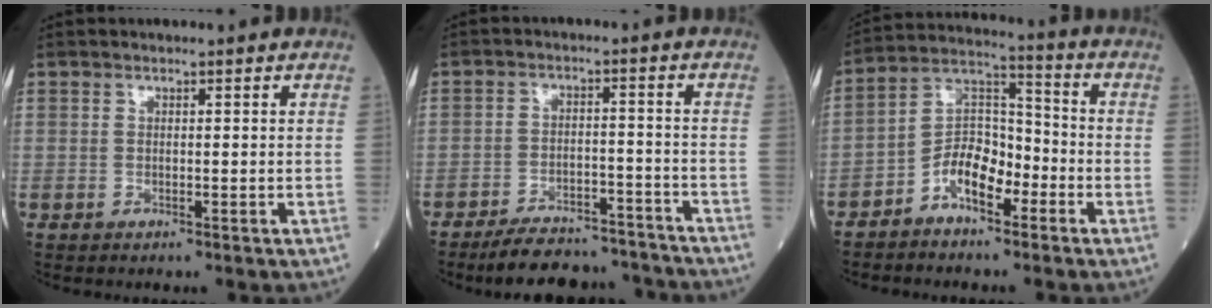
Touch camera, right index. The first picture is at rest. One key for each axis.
{"total": 12.6, "fx": -11.9, "fy": 2.9, "fz": 3.3, "tx": -0.039, "ty": 0.017, "tz": -0.166}
{"total": 8.4, "fx": -4.4, "fy": 4.1, "fz": 5.8, "tx": -0.110, "ty": 0.025, "tz": -0.086}